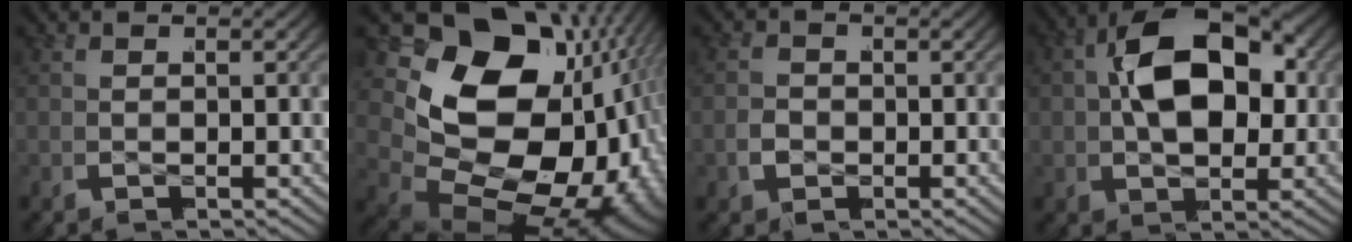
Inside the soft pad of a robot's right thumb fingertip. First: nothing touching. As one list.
[{"total": 26.9, "force": [-2.7, 18.8, 19.0], "torque": [-0.345, -0.059, -0.018]}, {"total": 2.1, "force": [-0.5, 1.9, 0.8], "torque": [-0.020, 0.000, -0.009]}, {"total": 12.5, "force": [1.2, 7.6, 9.8], "torque": [-0.188, -0.007, 0.022]}]